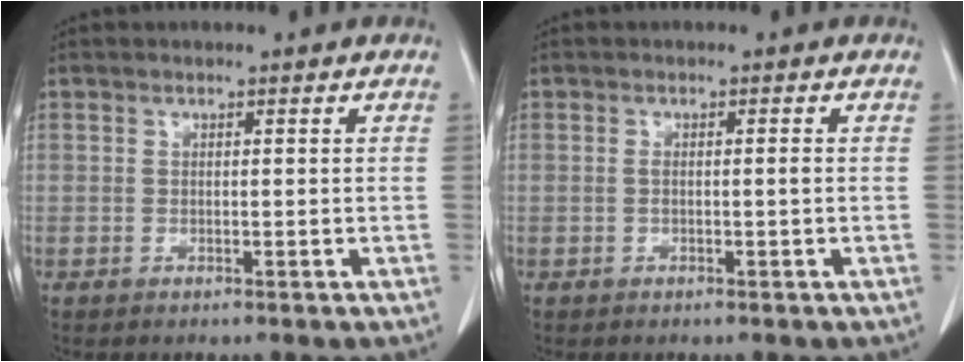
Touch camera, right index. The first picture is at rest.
{"total": 1.0, "force": [-0.1, 0.1, 1.0], "torque": [-0.015, 0.002, 0.002]}